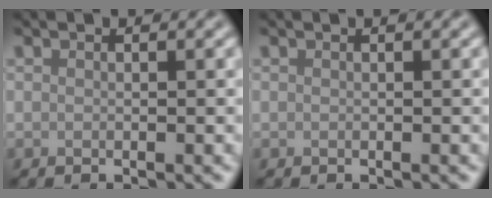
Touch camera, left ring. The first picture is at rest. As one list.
[{"total": 0.6, "force": [0.3, 0.1, 0.5], "torque": [-0.003, 0.007, 0.004]}]